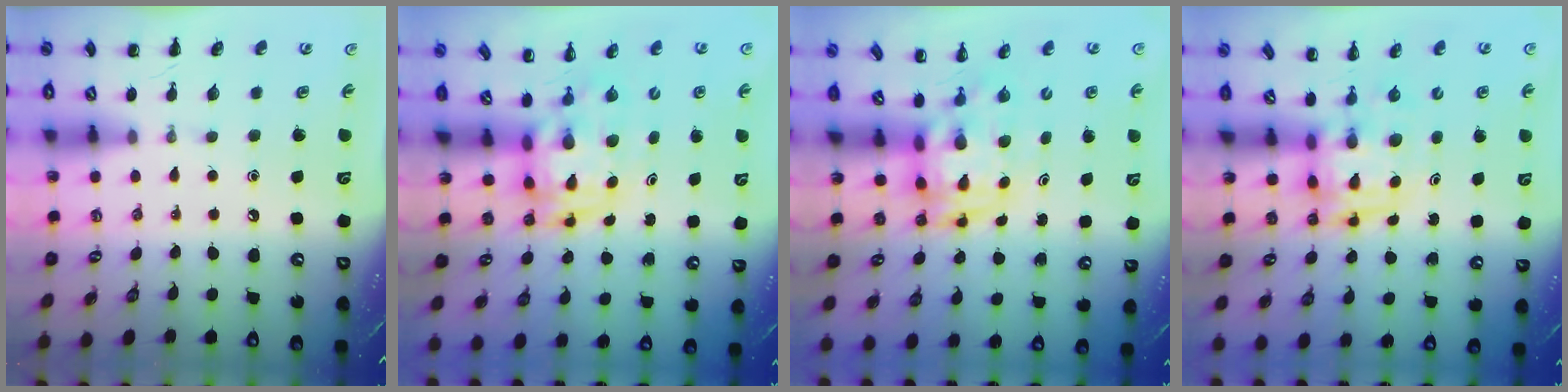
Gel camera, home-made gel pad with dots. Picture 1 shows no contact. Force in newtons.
{"total": 3.1, "press": 3.0, "slide": 0.6}
{"total": 3.1, "press": 3.1, "slide": 0.7}
{"total": 3.9, "press": 3.9, "slide": 0.7}